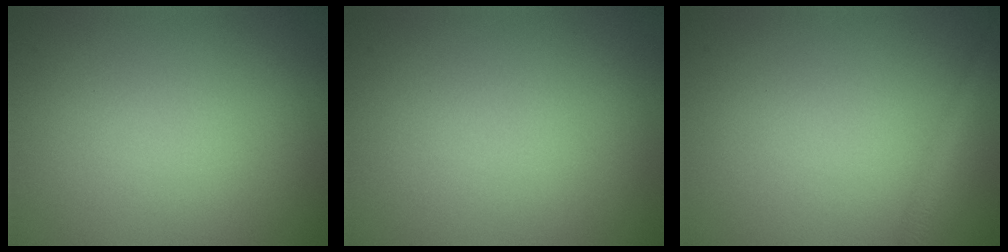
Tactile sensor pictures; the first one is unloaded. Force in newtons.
{"total": 0.0}
{"total": 1.3, "press": 1.3, "slide": 0.1}